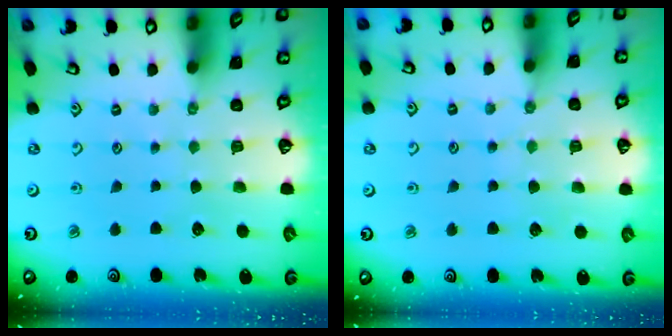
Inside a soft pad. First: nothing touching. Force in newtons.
{"total": 4.0, "press": 4.0, "slide": 0.2}